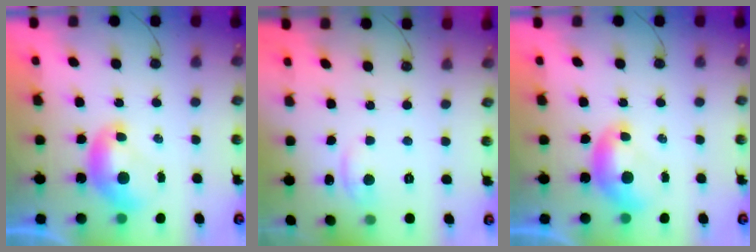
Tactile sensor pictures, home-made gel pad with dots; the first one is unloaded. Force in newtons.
{"total": 0.7, "press": 0.3, "slide": 0.6}
{"total": 0.0}